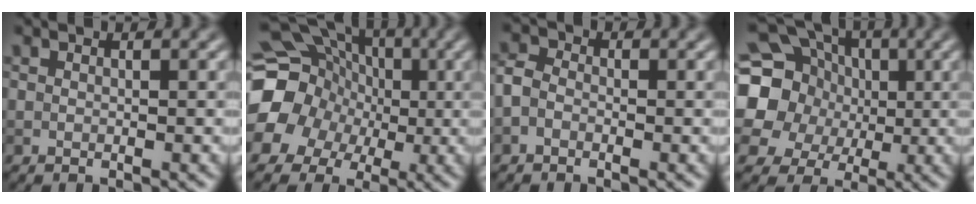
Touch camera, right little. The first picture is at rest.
{"total": 17.3, "force": [0.2, 16.3, 5.9], "torque": [-0.161, 0.015, -0.035]}
{"total": 1.9, "force": [-0.9, 1.3, 1.0], "torque": [-0.019, 0.008, -0.027]}
{"total": 18.1, "force": [3.2, 16.4, 6.9], "torque": [-0.171, 0.013, 0.024]}